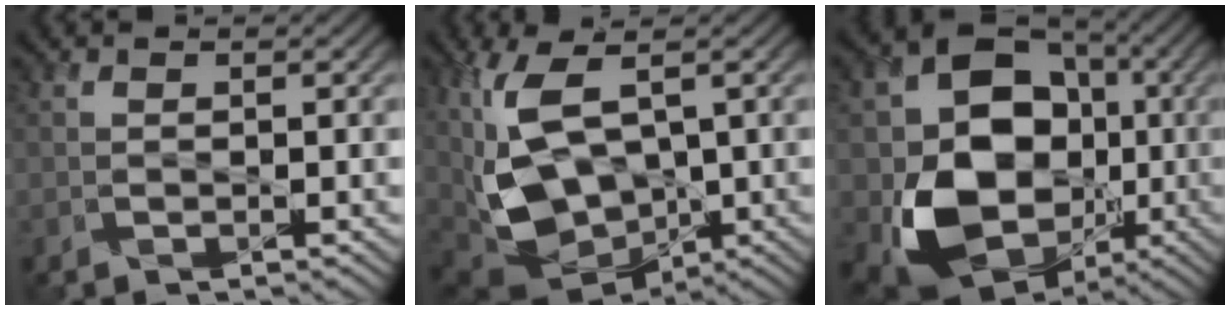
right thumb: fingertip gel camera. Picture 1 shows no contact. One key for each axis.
{"total": 12.9, "fx": 1.6, "fy": 7.0, "fz": 10.6, "tx": -0.254, "ty": -0.019, "tz": 0.042}
{"total": 16.2, "fx": -2.5, "fy": 13.0, "fz": 9.3, "tx": -0.165, "ty": -0.038, "tz": -0.034}